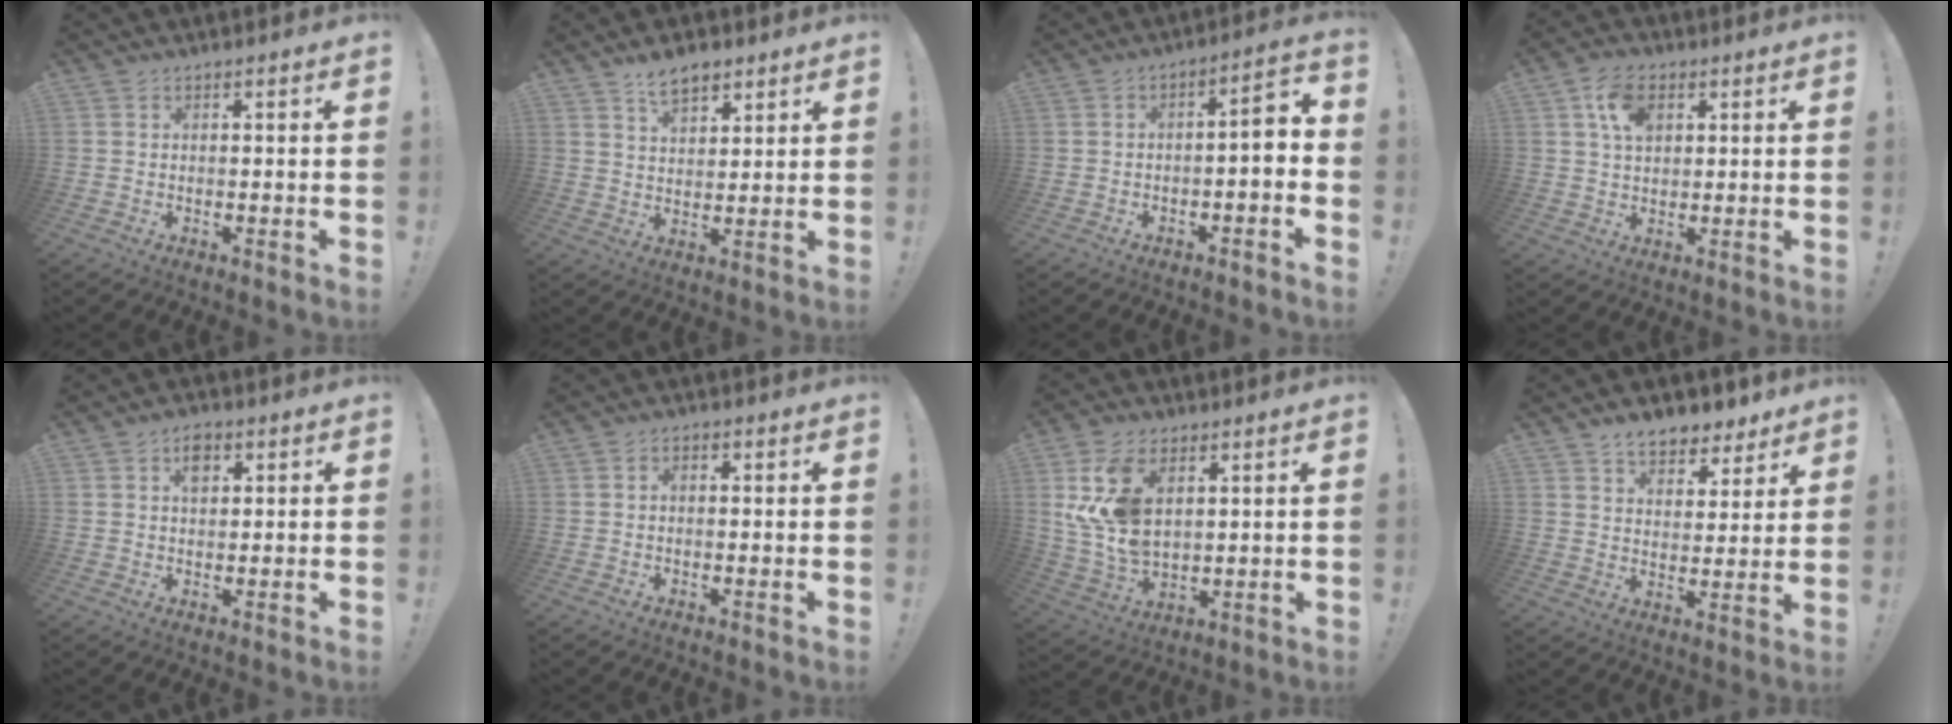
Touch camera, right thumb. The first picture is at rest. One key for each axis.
{"total": 6.8, "fx": 5.0, "fy": 3.2, "fz": 3.2, "tx": -0.050, "ty": -0.023, "tz": 0.090}
{"total": 4.2, "fx": -1.9, "fy": 0.5, "fz": 3.7, "tx": -0.048, "ty": -0.004, "tz": -0.038}
{"total": 8.2, "fx": 3.3, "fy": 5.5, "fz": 5.1, "tx": -0.080, "ty": -0.001, "tz": 0.061}
{"total": 4.4, "fx": 2.0, "fy": 2.7, "fz": 2.8, "tx": -0.028, "ty": -0.003, "tz": 0.030}
{"total": 1.3, "fx": -0.4, "fy": 0.9, "fz": 1.0, "tx": -0.019, "ty": 0.006, "tz": -0.008}
{"total": 13.9, "fx": 5.1, "fy": 8.7, "fz": 9.5, "tx": -0.199, "ty": -0.020, "tz": 0.097}
{"total": 8.3, "fx": 6.5, "fy": 4.3, "fz": 2.9, "tx": -0.042, "ty": -0.043, "tz": 0.121}